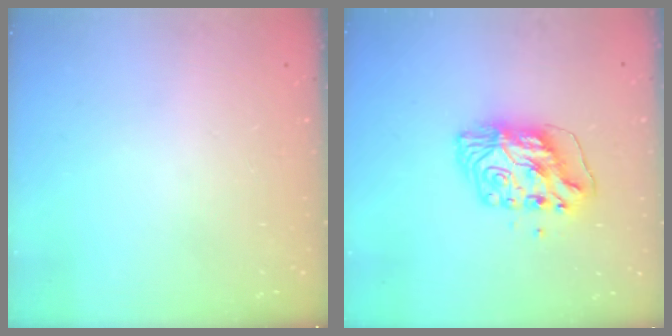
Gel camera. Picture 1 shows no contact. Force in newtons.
{"total": 11.3, "press": 11.3, "slide": 1.1}